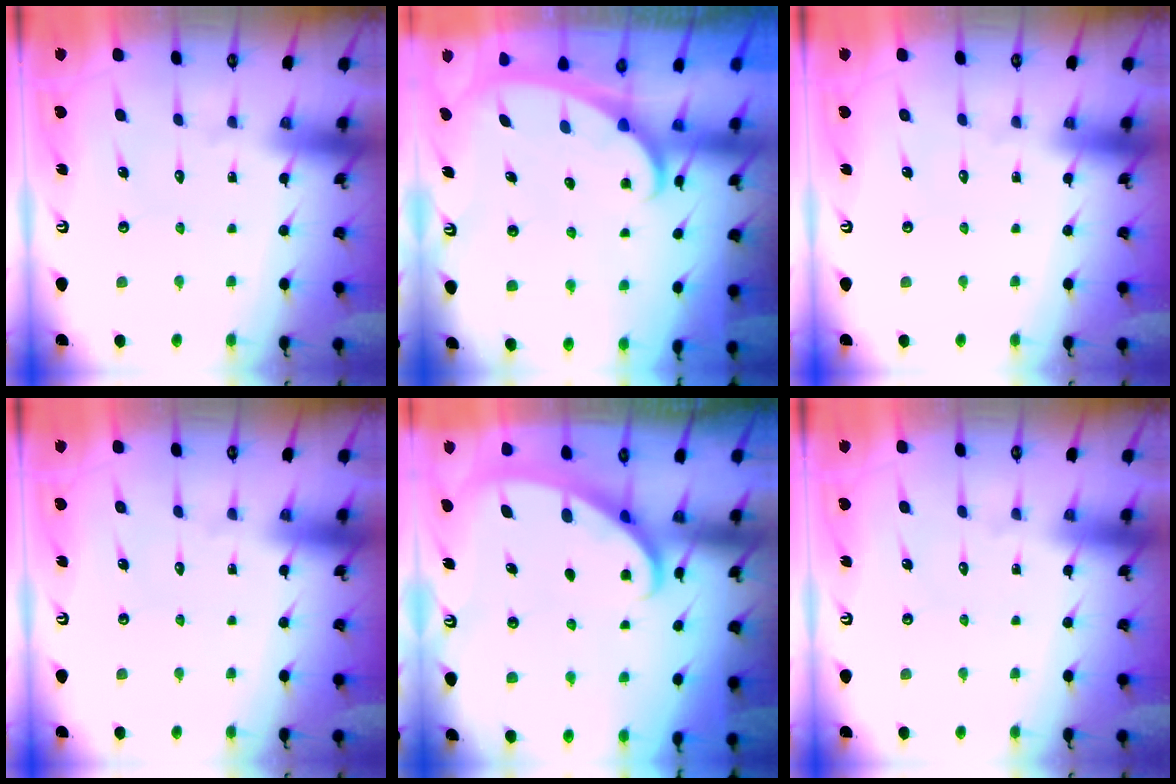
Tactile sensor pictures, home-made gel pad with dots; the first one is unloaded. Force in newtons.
{"total": 2.3, "press": 2.3, "slide": 0.3}
{"total": 0.0}
{"total": 0.0}
{"total": 2.6, "press": 2.6, "slide": 0.4}
{"total": 0.0}